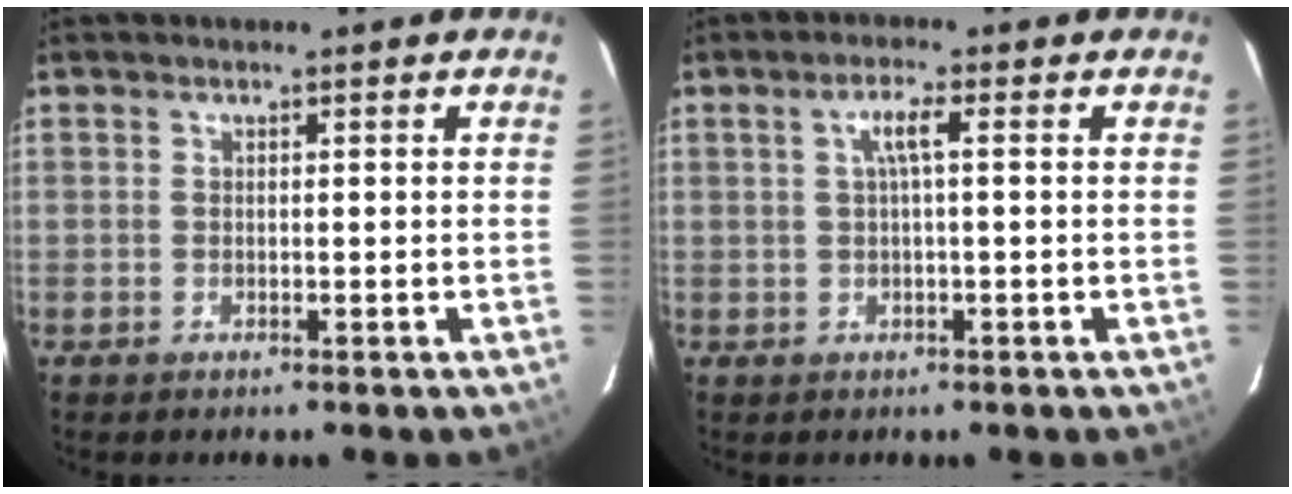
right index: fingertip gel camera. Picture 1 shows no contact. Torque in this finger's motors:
{"motor_torque": [0.17, -0.12, 0.26, 0.06]}